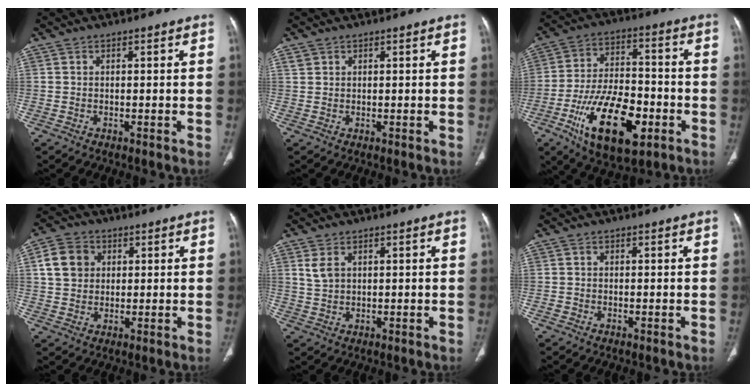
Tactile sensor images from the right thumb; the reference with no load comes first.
{"total": 1.1, "force": [0.6, 0.9, 0.2], "torque": [0.006, 0.001, 0.009]}
{"total": 19.9, "force": [-8.0, 9.6, 15.5], "torque": [-0.250, 0.026, -0.128]}
{"total": 7.4, "force": [2.0, 6.2, 3.6], "torque": [-0.044, 0.002, 0.034]}
{"total": 3.0, "force": [1.4, 1.9, 1.9], "torque": [-0.036, -0.003, 0.036]}
{"total": 0.9, "force": [-0.5, 0.6, 0.4], "torque": [-0.008, 0.002, -0.010]}